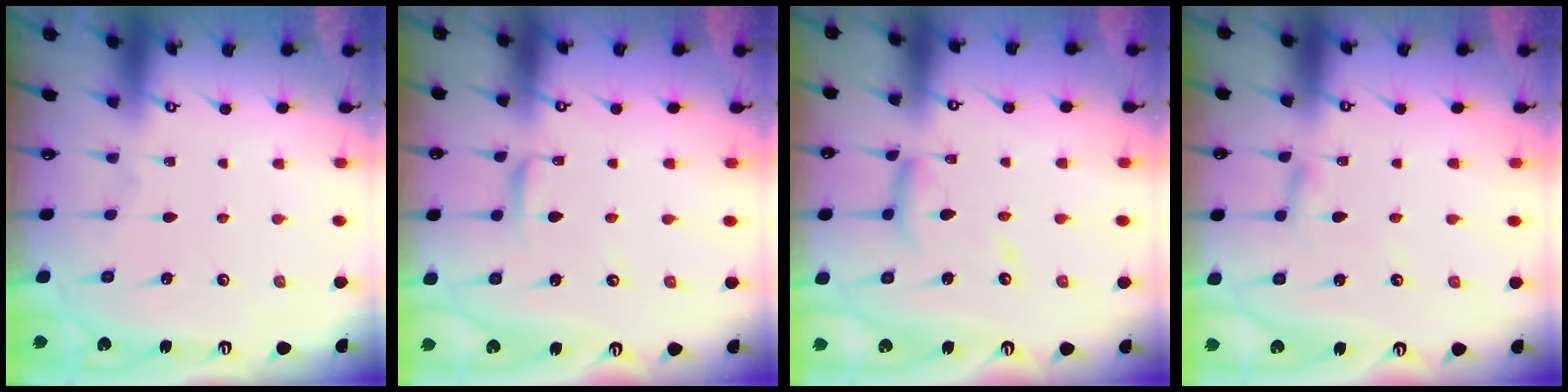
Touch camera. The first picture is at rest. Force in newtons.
{"total": 2.9, "press": 2.8, "slide": 0.3}
{"total": 10.9, "press": 10.8, "slide": 1.0}
{"total": 2.4, "press": 2.4, "slide": 0.2}